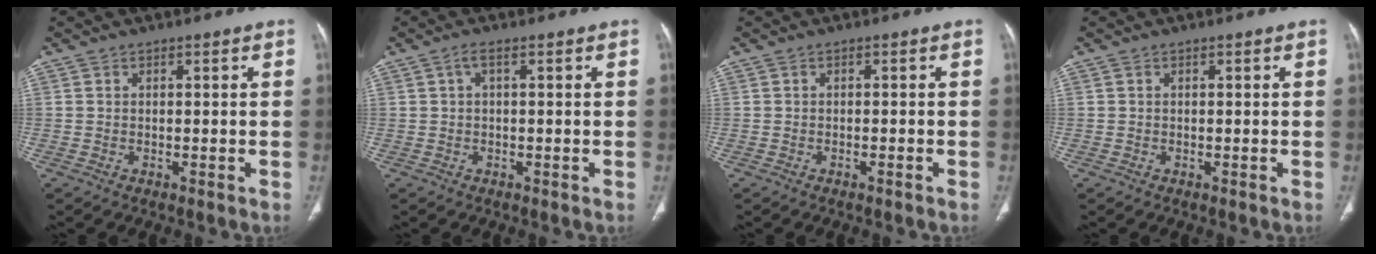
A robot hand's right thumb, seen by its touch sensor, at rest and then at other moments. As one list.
[{"total": 1.2, "force": [0.2, 0.3, 1.2], "torque": [-0.028, 0.010, 0.004]}, {"total": 0.9, "force": [-0.7, 0.1, 0.5], "torque": [-0.015, 0.005, -0.006]}, {"total": 0.0}]